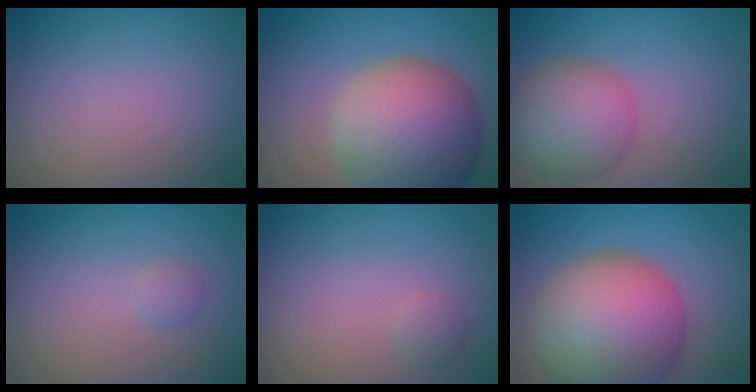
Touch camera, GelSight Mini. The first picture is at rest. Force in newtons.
{"total": 12.3, "press": 12.2, "slide": 1.1}
{"total": 6.2, "press": 6.2, "slide": 0.5}
{"total": 0.9, "press": 0.9, "slide": 0.0}
{"total": 1.0, "press": 1.0, "slide": 0.1}
{"total": 13.9, "press": 13.9, "slide": 0.9}